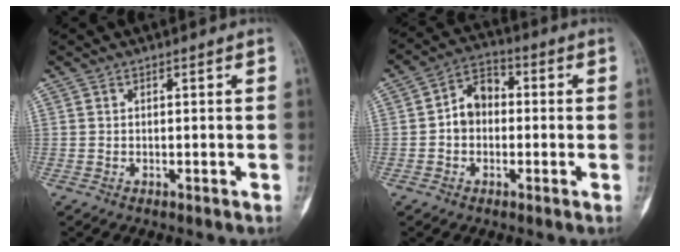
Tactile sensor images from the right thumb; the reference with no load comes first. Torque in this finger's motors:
{"motor_torque": [0.42, 0.53, 0.38, -0.33, 0.00]}